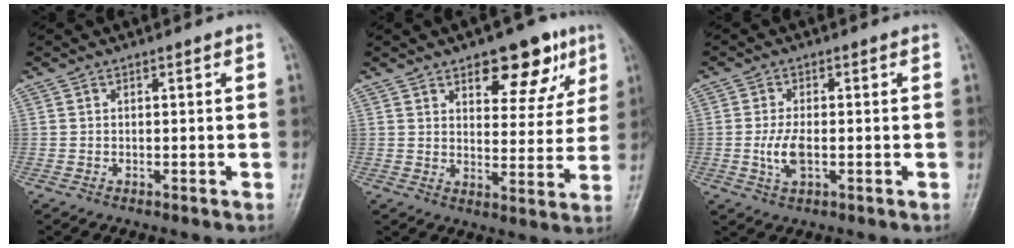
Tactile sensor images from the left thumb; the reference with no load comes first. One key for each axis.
{"total": 12.3, "fx": 7.0, "fy": 6.1, "fz": 8.0, "tx": -0.057, "ty": -0.031, "tz": 0.094}
{"total": 4.5, "fx": -0.9, "fy": 2.1, "fz": 3.9, "tx": -0.082, "ty": -0.001, "tz": -0.016}